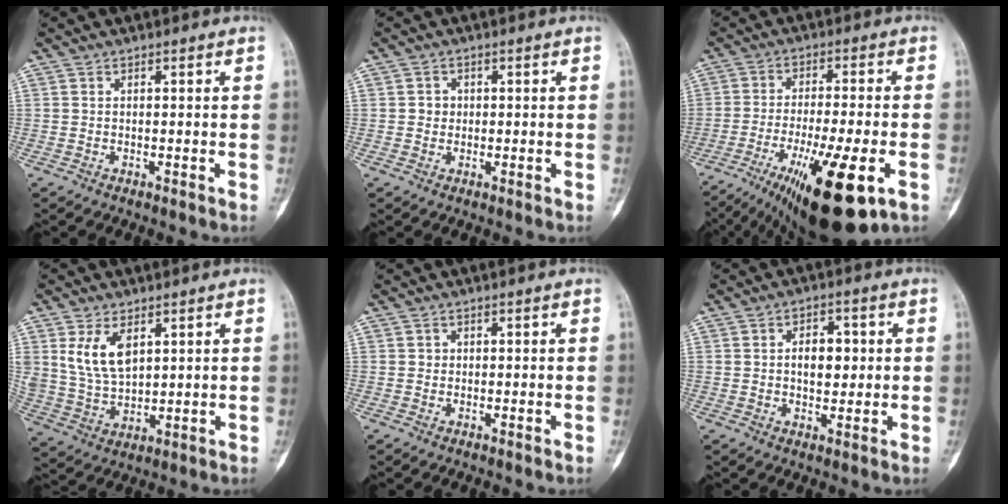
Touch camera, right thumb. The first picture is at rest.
{"total": 1.9, "force": [0.1, 1.8, 0.6], "torque": [0.003, 0.005, -0.001]}
{"total": 18.5, "force": [-8.2, 4.6, 16.0], "torque": [-0.255, -0.004, -0.120]}
{"total": 9.3, "force": [3.7, 5.3, 6.7], "torque": [-0.117, -0.014, 0.085]}
{"total": 0.9, "force": [0.0, 0.8, 0.1], "torque": [0.004, 0.003, 0.000]}
{"total": 6.3, "force": [0.7, 3.9, 4.8], "torque": [-0.051, 0.004, 0.009]}